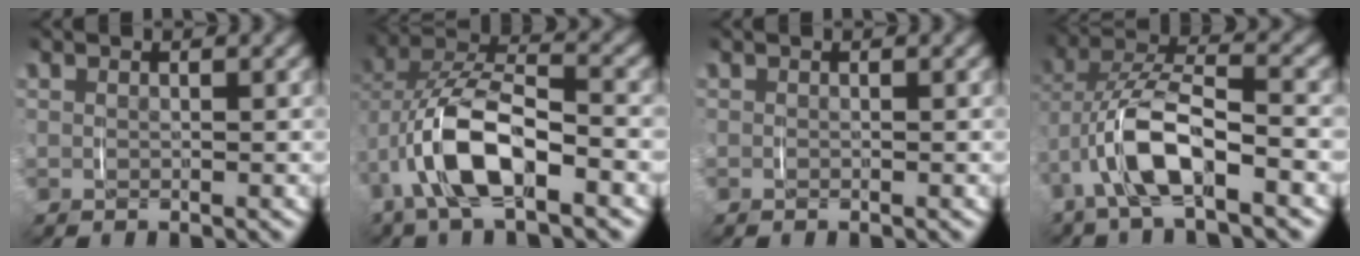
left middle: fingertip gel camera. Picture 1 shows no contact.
{"total": 6.1, "force": [-1.8, 3.1, 5.0], "torque": [-0.114, 0.000, -0.042]}
{"total": 0.0}
{"total": 4.5, "force": [-1.7, 1.5, 3.9], "torque": [-0.091, 0.007, -0.042]}